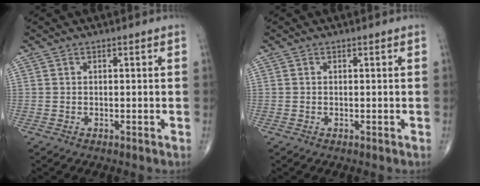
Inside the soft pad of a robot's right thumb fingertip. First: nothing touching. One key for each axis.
{"total": 0.0}